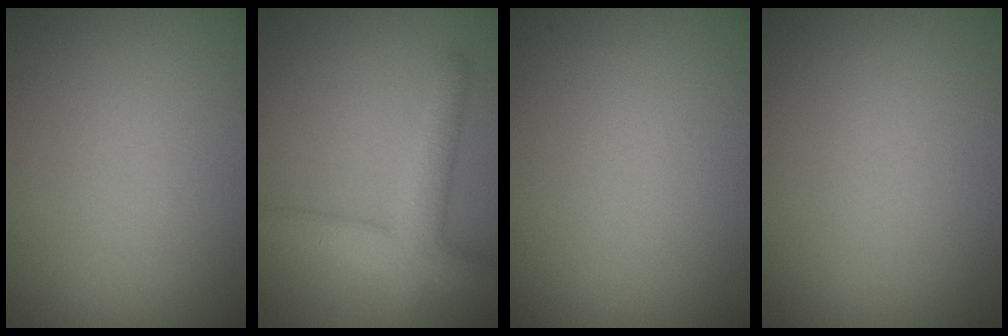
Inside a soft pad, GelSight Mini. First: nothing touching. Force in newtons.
{"total": 4.9, "press": 4.9, "slide": 0.3}
{"total": 0.0}
{"total": 0.0}